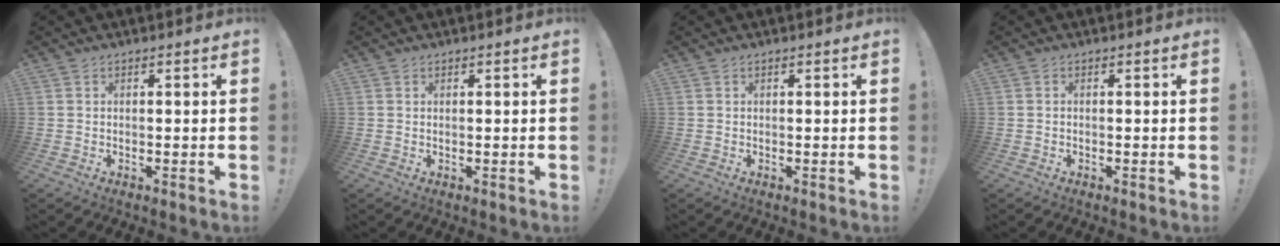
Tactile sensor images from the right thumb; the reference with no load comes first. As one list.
[{"total": 0.5, "force": [0.5, 0.0, 0.3], "torque": [-0.002, -0.002, 0.008]}, {"total": 0.0}, {"total": 0.0}]